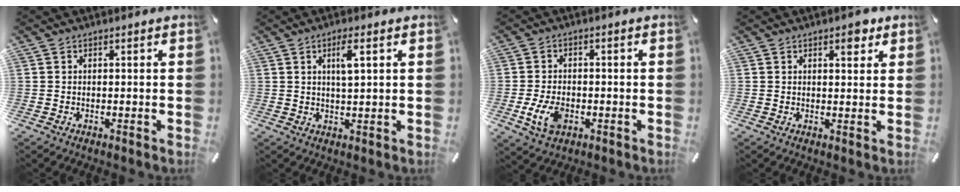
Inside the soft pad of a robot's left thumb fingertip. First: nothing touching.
{"total": 4.8, "force": [1.9, 0.9, 4.4], "torque": [-0.083, -0.001, 0.027]}
{"total": 6.8, "force": [-2.1, 4.5, 4.7], "torque": [-0.108, 0.004, -0.039]}
{"total": 3.8, "force": [2.3, 1.9, 2.4], "torque": [-0.020, -0.008, 0.033]}